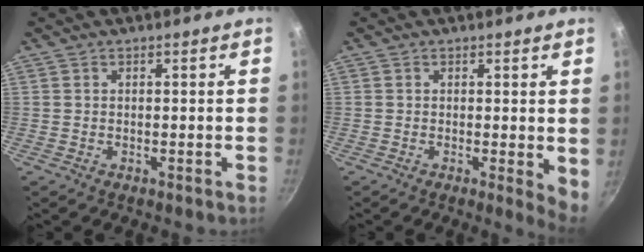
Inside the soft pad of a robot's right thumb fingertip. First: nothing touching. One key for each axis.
{"total": 3.9, "fx": 0.3, "fy": 1.4, "fz": 3.6, "tx": -0.042, "ty": -0.007, "tz": 0.002}